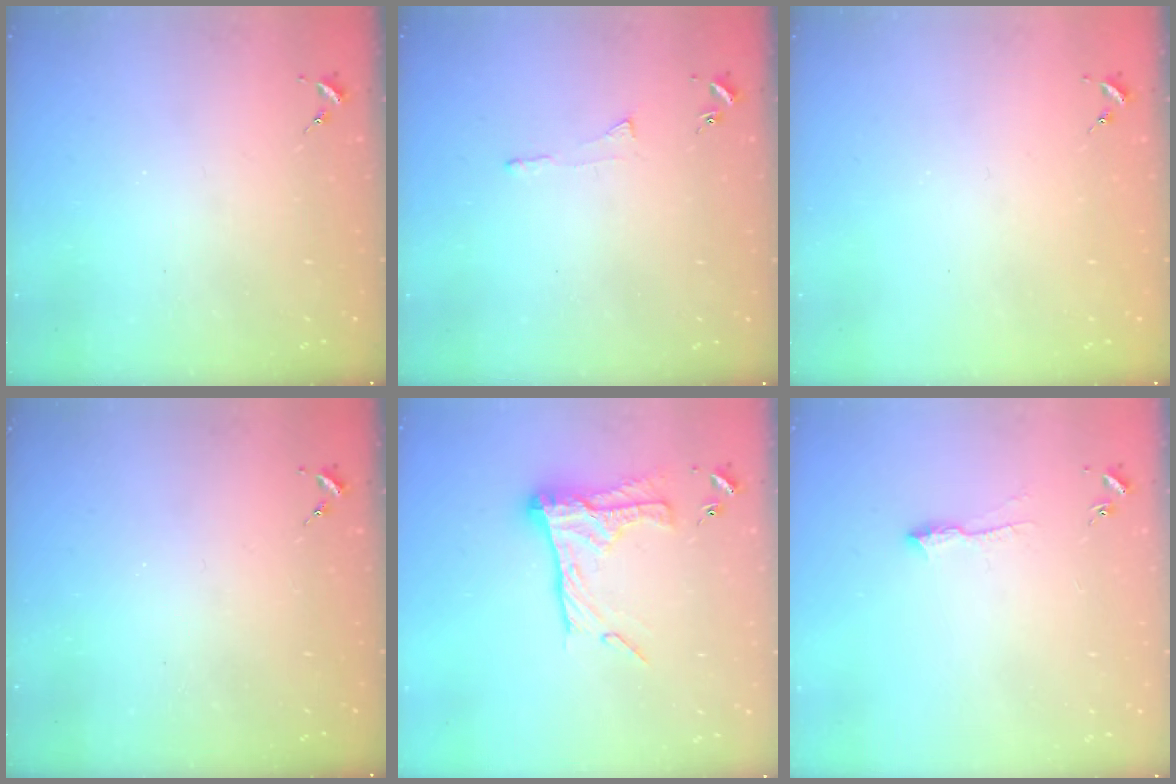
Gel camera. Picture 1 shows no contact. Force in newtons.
{"total": 3.0, "press": 2.9, "slide": 0.5}
{"total": 0.7, "press": 0.7, "slide": 0.1}
{"total": 0.0}
{"total": 16.9, "press": 16.8, "slide": 1.5}
{"total": 5.3, "press": 5.2, "slide": 0.6}